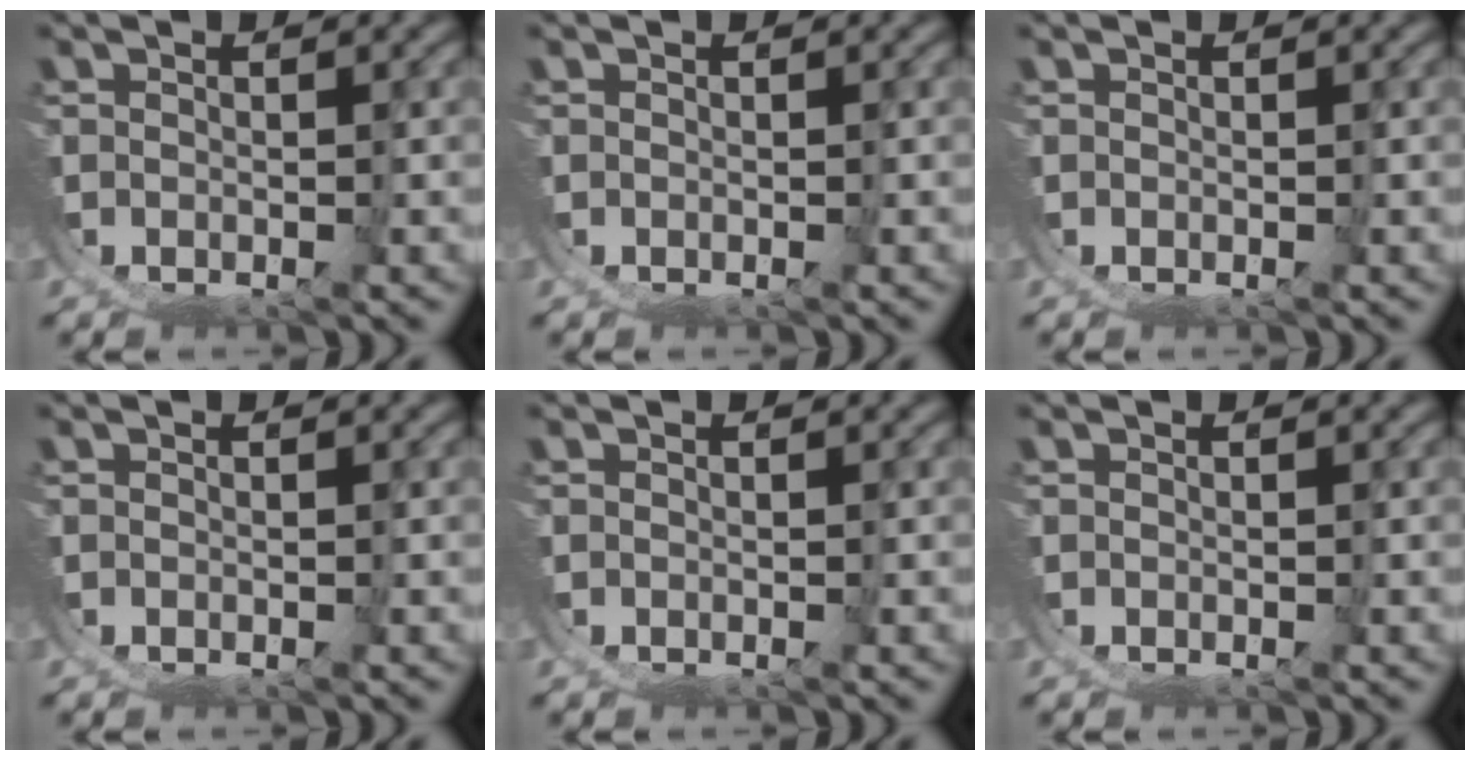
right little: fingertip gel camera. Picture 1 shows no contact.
{"total": 0.0}
{"total": 0.0}
{"total": 0.0}
{"total": 0.0}
{"total": 0.0}